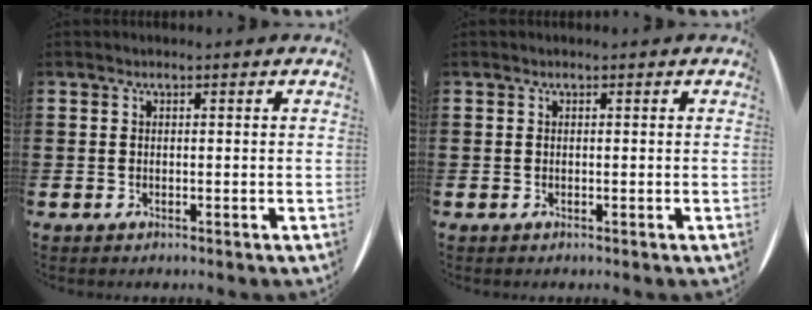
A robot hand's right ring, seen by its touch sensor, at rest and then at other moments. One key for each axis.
{"total": 0.0}